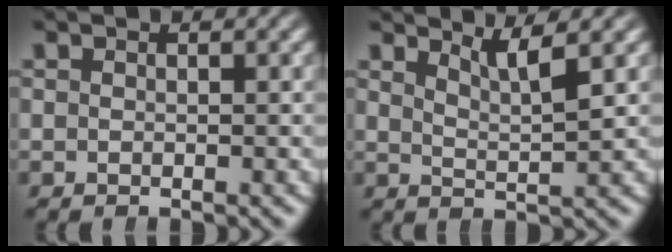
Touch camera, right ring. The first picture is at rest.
{"total": 3.0, "force": [2.5, -0.3, 1.7], "torque": [-0.038, -0.011, 0.045]}